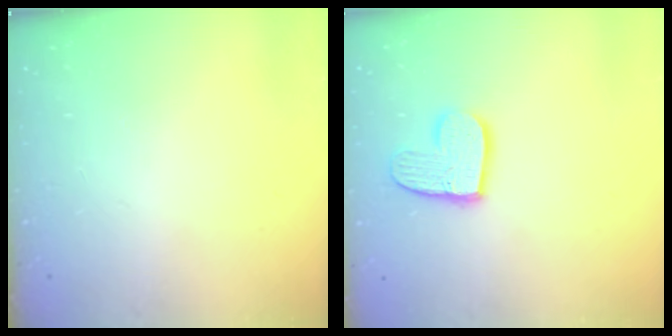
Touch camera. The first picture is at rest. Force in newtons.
{"total": 11.5, "press": 11.4, "slide": 0.9}